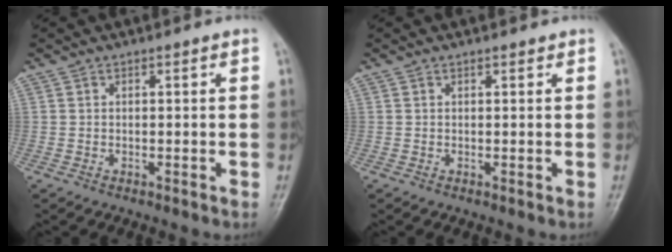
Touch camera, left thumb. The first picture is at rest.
{"total": 0.6, "force": [0.5, 0.2, 0.2], "torque": [-0.008, -0.004, 0.005]}